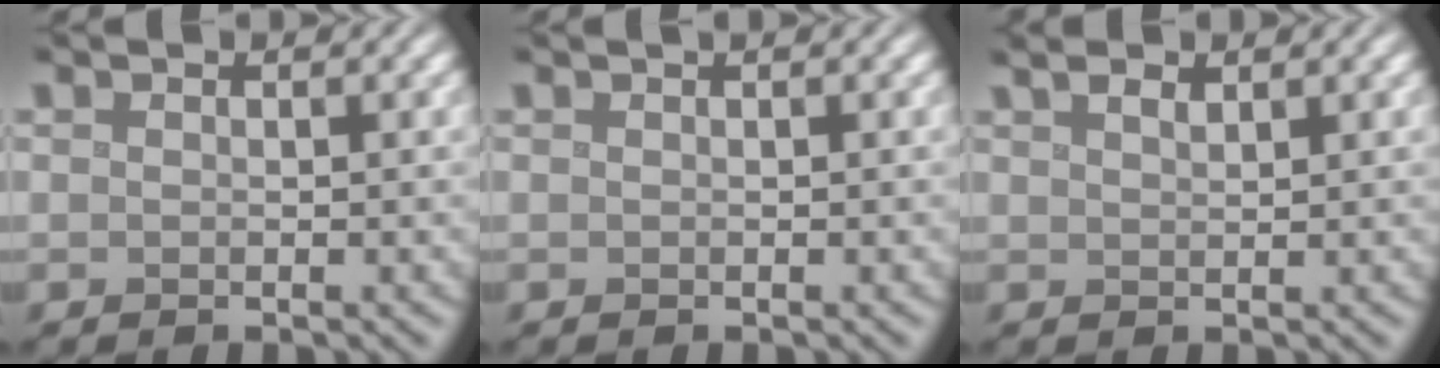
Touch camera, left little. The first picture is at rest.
{"total": 0.5, "force": [0.1, 0.1, 0.5], "torque": [-0.004, 0.006, 0.001]}
{"total": 2.0, "force": [1.5, 0.6, 1.2], "torque": [-0.011, 0.006, 0.019]}